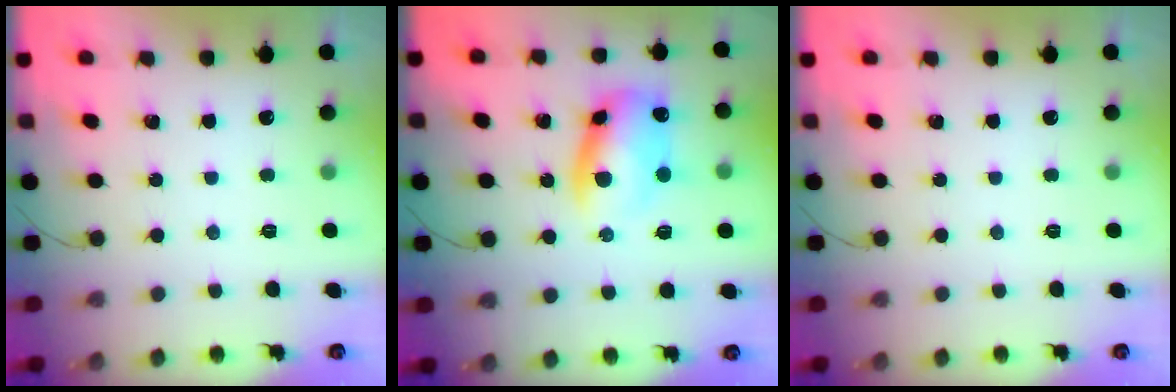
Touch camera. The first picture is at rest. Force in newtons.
{"total": 11.1, "press": 11.0, "slide": 1.4}
{"total": 0.0}